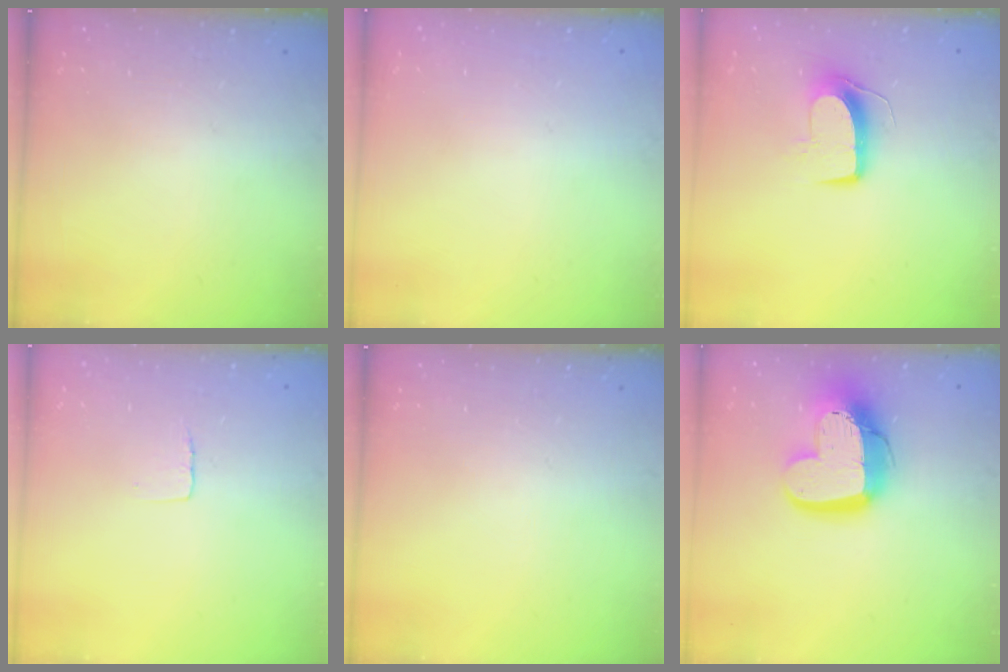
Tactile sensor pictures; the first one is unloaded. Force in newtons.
{"total": 0.0}
{"total": 10.1, "press": 10.1, "slide": 0.1}
{"total": 4.0, "press": 4.0, "slide": 0.2}
{"total": 0.0}
{"total": 17.3, "press": 17.3, "slide": 1.6}